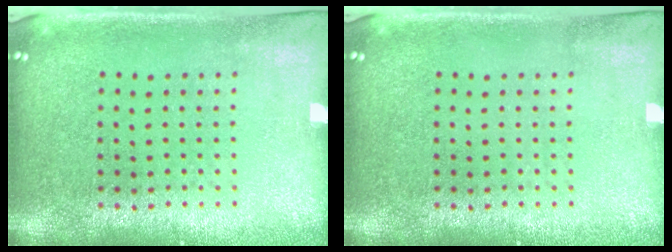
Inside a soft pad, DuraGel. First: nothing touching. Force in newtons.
{"total": 0.0}